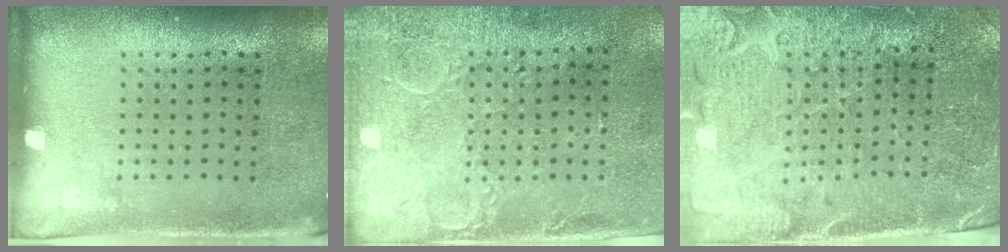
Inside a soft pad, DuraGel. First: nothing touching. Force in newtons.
{"total": 3.0, "press": 2.2, "slide": 2.0}
{"total": 3.3, "press": 3.2, "slide": 0.9}